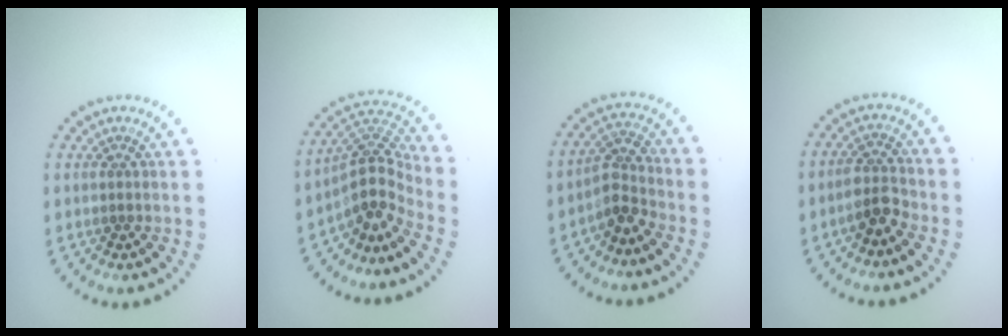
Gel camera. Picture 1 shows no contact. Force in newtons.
{"total": 4.3, "press": 3.1, "slide": 3.0}
{"total": 2.7, "press": 2.0, "slide": 1.8}
{"total": 2.6, "press": 2.4, "slide": 1.1}